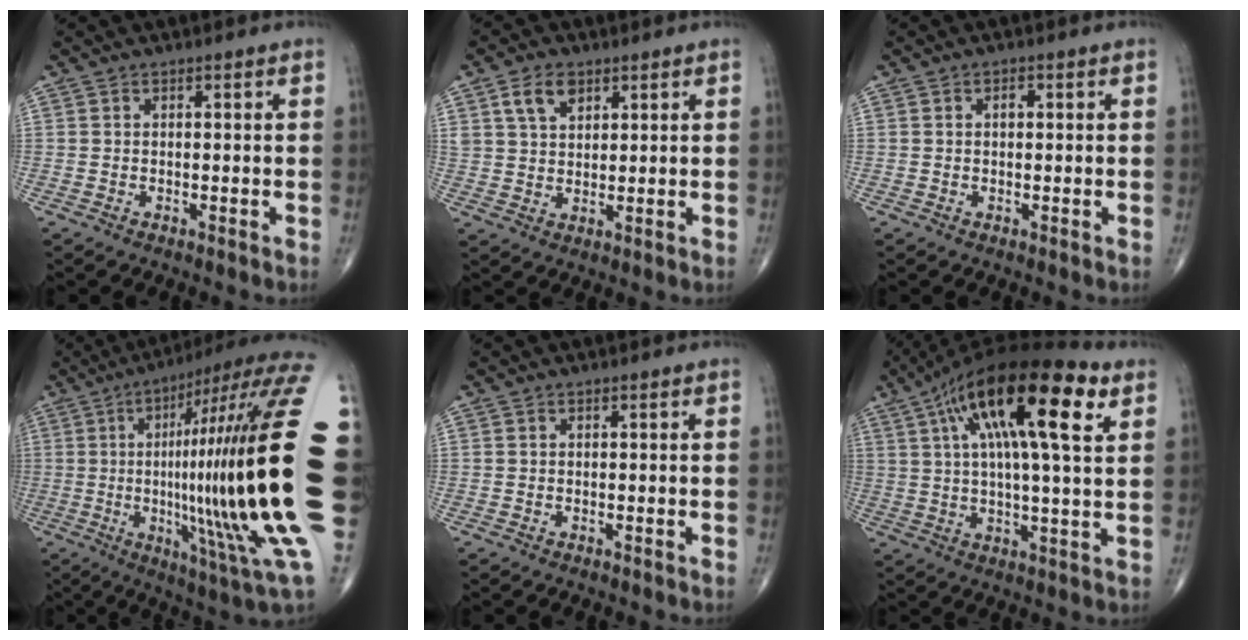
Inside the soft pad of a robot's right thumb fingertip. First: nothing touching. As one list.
[{"total": 5.9, "force": [3.1, 3.6, 3.5], "torque": [-0.051, -0.012, 0.059]}, {"total": 1.3, "force": [0.2, 0.8, 1.0], "torque": [-0.014, 0.003, 0.002]}, {"total": 37.4, "force": [0.7, 6.5, 36.8], "torque": [-0.497, 0.003, 0.000]}, {"total": 0.0}, {"total": 22.5, "force": [9.1, 6.0, 19.7], "torque": [-0.337, 0.012, 0.143]}]